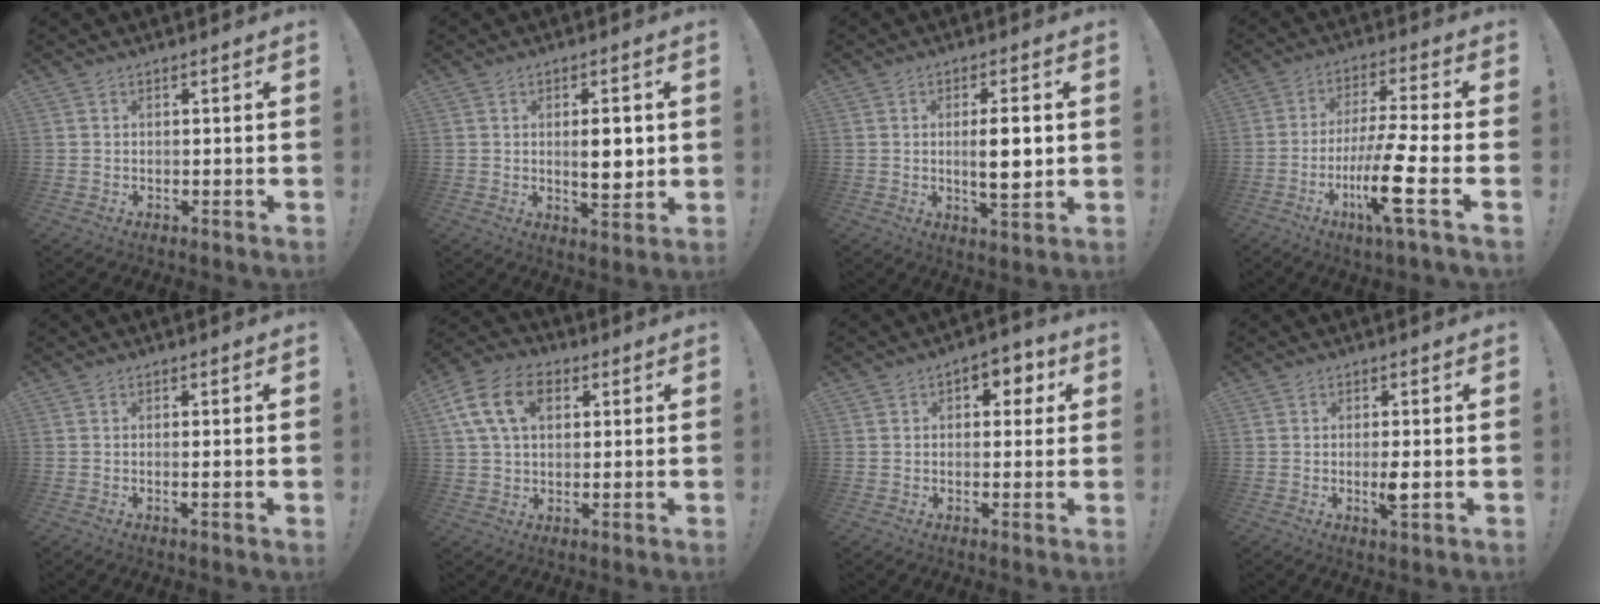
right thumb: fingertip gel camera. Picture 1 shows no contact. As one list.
[{"total": 6.9, "force": [0.5, 2.7, 6.3], "torque": [-0.076, -0.009, 0.003]}, {"total": 7.8, "force": [0.2, 1.9, 7.6], "torque": [-0.110, -0.012, -0.004]}, {"total": 16.0, "force": [-5.5, 1.7, 14.9], "torque": [-0.274, 0.016, -0.088]}, {"total": 1.7, "force": [0.0, -0.7, 1.5], "torque": [-0.022, -0.005, -0.003]}, {"total": 13.7, "force": [4.8, 9.4, 8.7], "torque": [-0.168, 0.005, 0.093]}, {"total": 5.6, "force": [1.6, 4.0, 3.5], "torque": [-0.029, -0.006, 0.022]}, {"total": 3.2, "force": [-0.2, 0.0, 3.2], "torque": [-0.044, -0.012, -0.007]}]